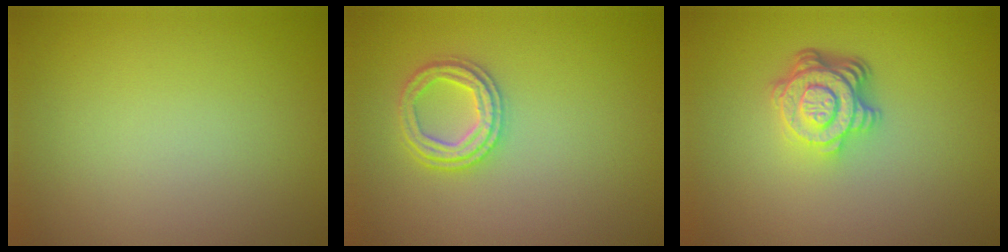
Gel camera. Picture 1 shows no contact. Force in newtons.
{"total": 2.6, "press": 2.6, "slide": 0.1}
{"total": 4.9, "press": 3.5, "slide": 3.4}